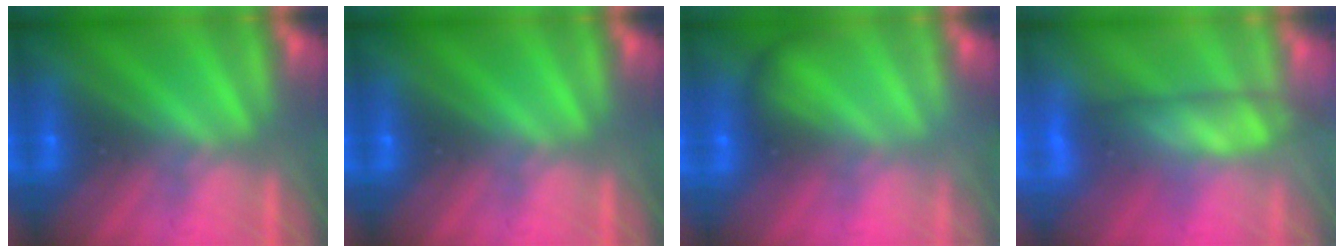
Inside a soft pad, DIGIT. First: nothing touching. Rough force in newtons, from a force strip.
{"total": 0.0}
{"total": 1.8}
{"total": 3.6}